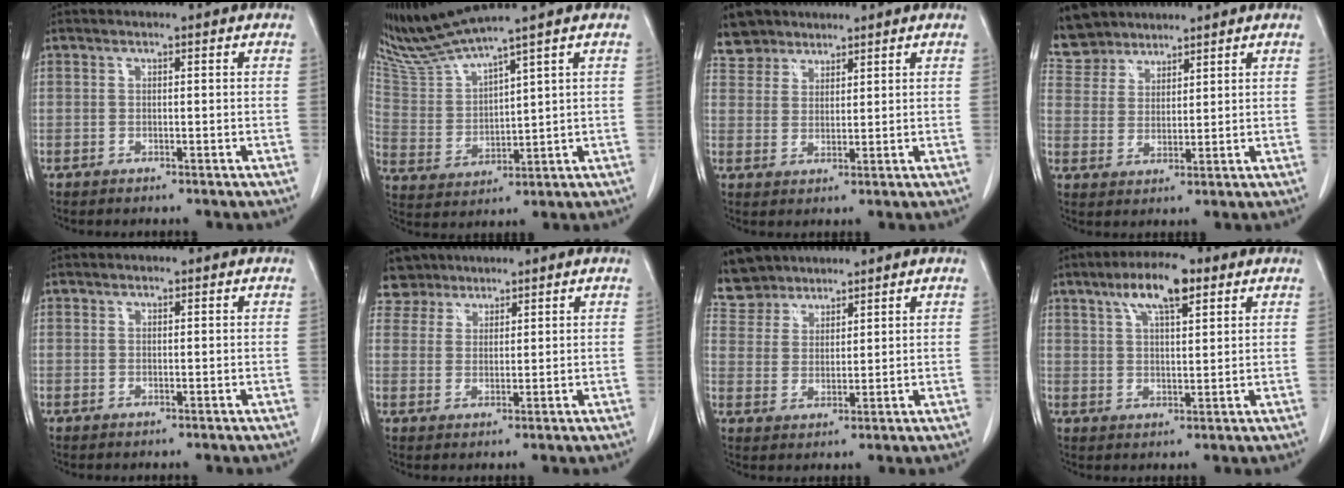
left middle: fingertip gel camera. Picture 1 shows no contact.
{"total": 7.7, "force": [7.2, -2.0, 2.0], "torque": [-0.062, -0.008, 0.159]}
{"total": 5.1, "force": [4.2, 2.9, 0.2], "torque": [-0.006, 0.012, 0.079]}
{"total": 6.3, "force": [5.6, 2.9, 0.1], "torque": [-0.010, 0.014, 0.116]}
{"total": 0.0}
{"total": 4.1, "force": [3.3, 2.2, -0.7], "torque": [0.016, 0.006, 0.062]}
{"total": 6.2, "force": [5.5, 2.8, 0.0], "torque": [-0.007, 0.013, 0.113]}
{"total": 8.0, "force": [4.6, 2.0, 6.2], "torque": [-0.117, 0.013, 0.080]}